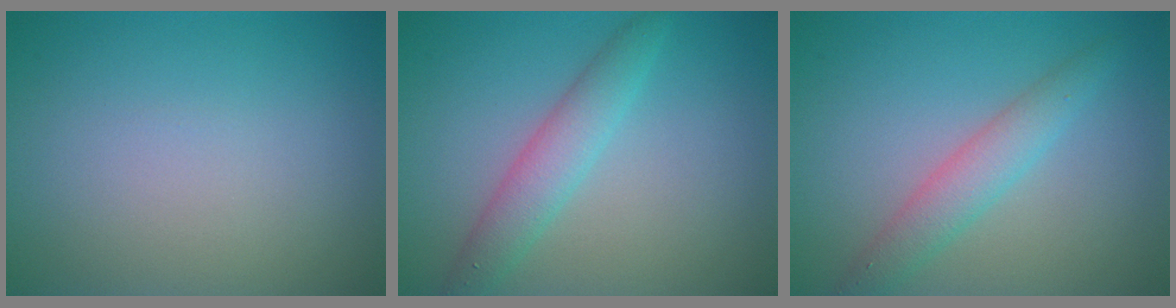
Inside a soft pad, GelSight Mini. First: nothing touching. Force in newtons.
{"total": 3.2, "press": 3.2, "slide": 0.0}
{"total": 2.9, "press": 2.9, "slide": 0.1}